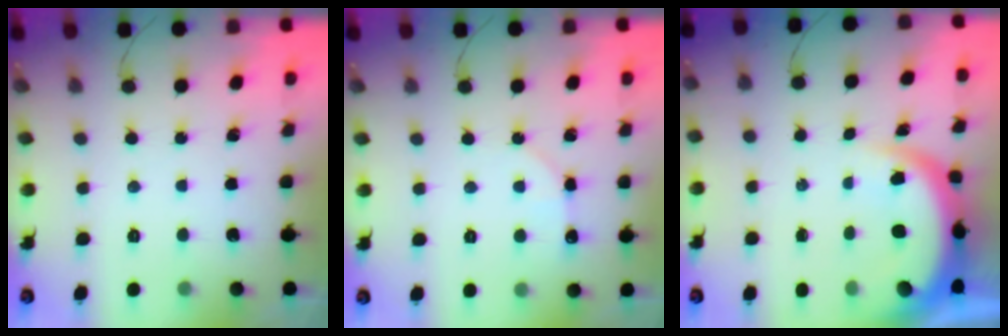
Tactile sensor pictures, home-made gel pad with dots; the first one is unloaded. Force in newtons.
{"total": 3.9, "press": 3.9, "slide": 0.4}
{"total": 6.5, "press": 6.4, "slide": 1.0}